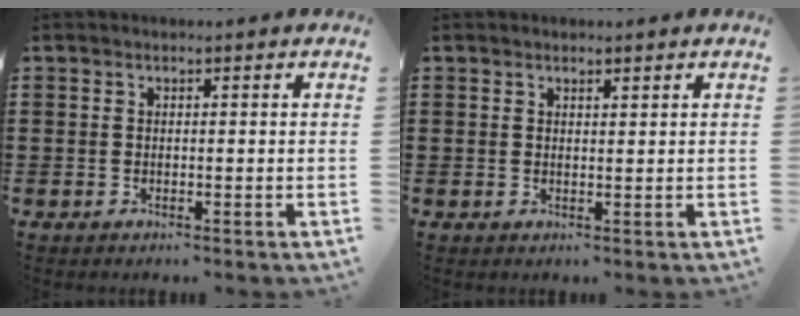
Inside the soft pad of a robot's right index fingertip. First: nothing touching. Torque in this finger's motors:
{"motor_torque": [-0.31, 0.02, -0.01, -0.01]}